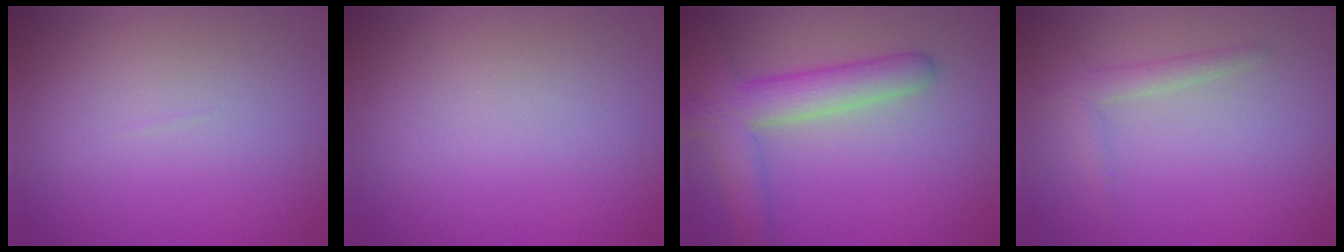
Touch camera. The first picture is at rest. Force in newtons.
{"total": 0.0}
{"total": 5.4, "press": 5.4, "slide": 0.3}
{"total": 1.6, "press": 1.6, "slide": 0.0}